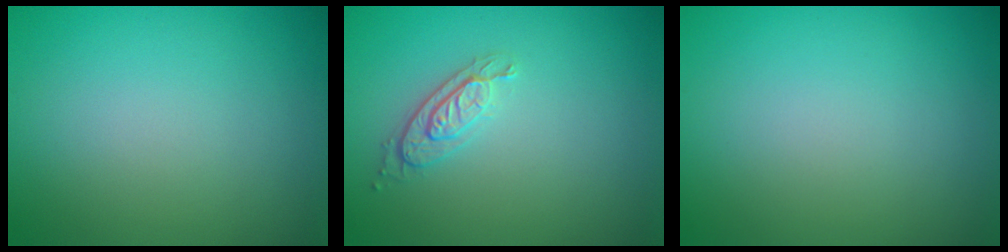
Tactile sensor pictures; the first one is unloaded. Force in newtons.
{"total": 2.0, "press": 1.8, "slide": 0.9}
{"total": 0.0}